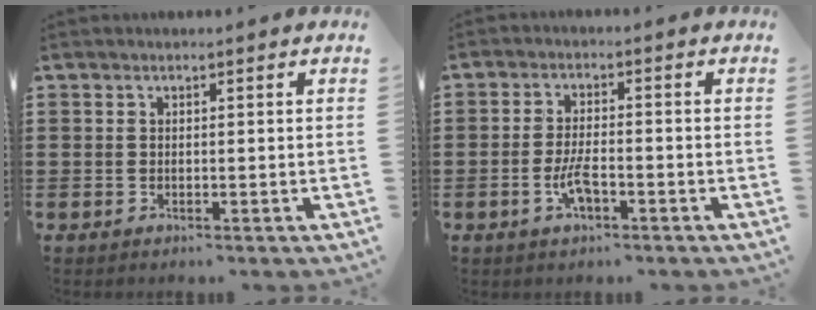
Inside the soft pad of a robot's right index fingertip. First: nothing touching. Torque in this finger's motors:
{"motor_torque": [2.14, 0.00, 0.14, 0.04]}